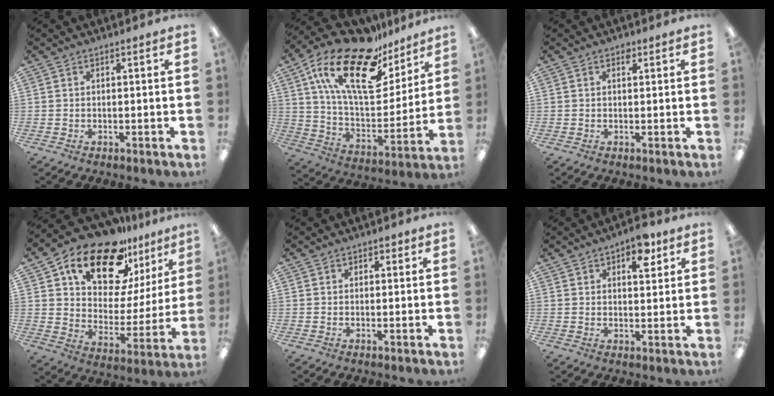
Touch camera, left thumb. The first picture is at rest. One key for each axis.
{"total": 24.4, "fx": 15.2, "fy": 10.2, "fz": 16.1, "tx": -0.285, "ty": -0.081, "tz": 0.262}
{"total": 1.2, "fx": 0.7, "fy": 0.8, "fz": 0.6, "tx": -0.005, "ty": -0.001, "tz": 0.011}
{"total": 21.1, "fx": 15.0, "fy": 10.3, "fz": 10.7, "tx": -0.174, "ty": -0.099, "tz": 0.260}
{"total": 1.2, "fx": 0.6, "fy": 1.1, "fz": 0.2, "tx": 0.005, "ty": 0.000, "tz": 0.008}
{"total": 6.9, "fx": 4.0, "fy": 3.7, "fz": 4.3, "tx": -0.044, "ty": -0.015, "tz": 0.064}